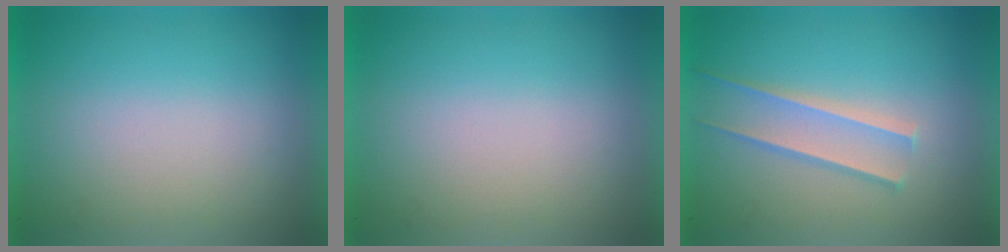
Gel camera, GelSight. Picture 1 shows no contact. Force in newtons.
{"total": 0.0}
{"total": 1.6}